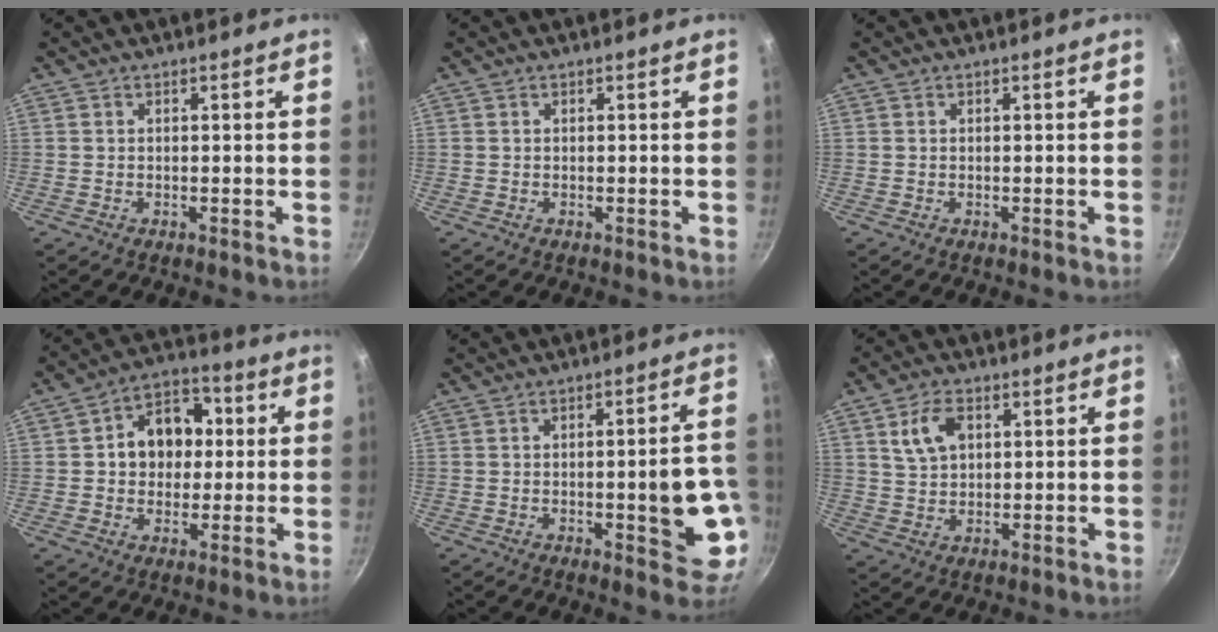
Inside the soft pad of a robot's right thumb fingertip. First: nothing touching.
{"total": 0.0}
{"total": 0.0}
{"total": 12.1, "force": [1.5, 9.5, 7.3], "torque": [-0.063, 0.017, 0.010]}
{"total": 11.1, "force": [-2.0, 3.7, 10.2], "torque": [-0.103, 0.014, -0.021]}
{"total": 7.0, "force": [2.4, 4.5, 4.8], "torque": [-0.077, 0.000, 0.044]}